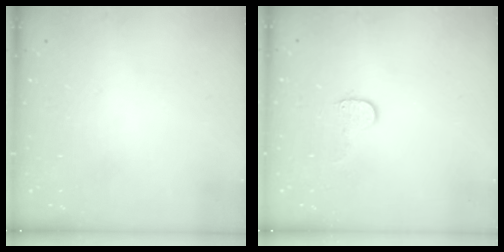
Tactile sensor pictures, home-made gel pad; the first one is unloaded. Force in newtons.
{"total": 4.6, "press": 4.6, "slide": 0.4}